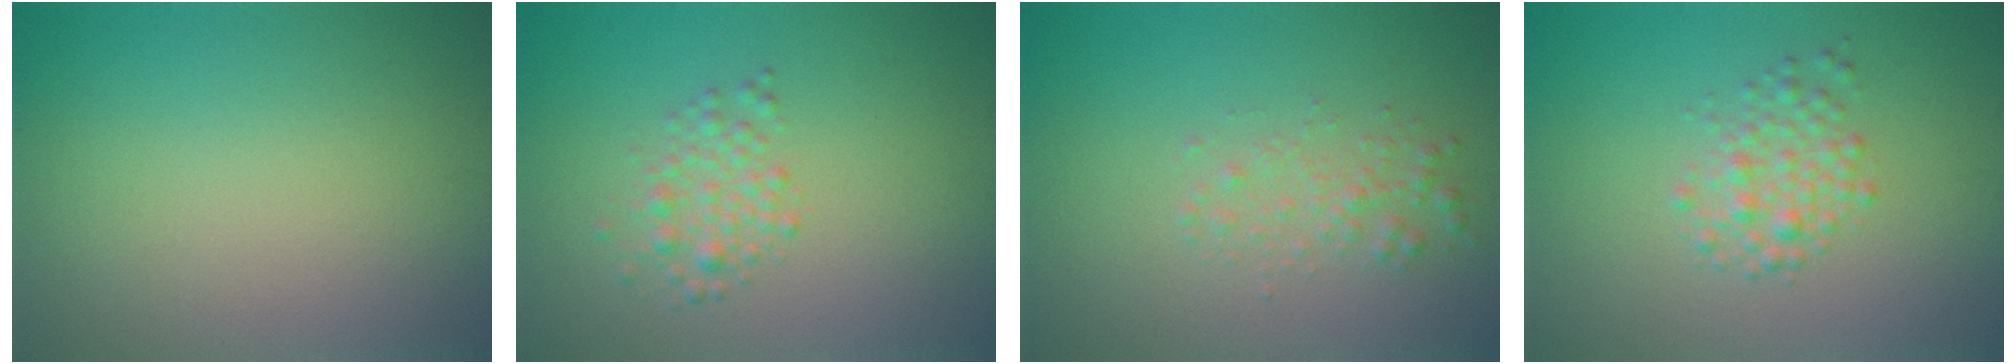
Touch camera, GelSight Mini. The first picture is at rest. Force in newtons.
{"total": 2.2, "press": 2.2, "slide": 0.1}
{"total": 1.7, "press": 1.7, "slide": 0.0}
{"total": 2.4, "press": 2.4, "slide": 0.1}